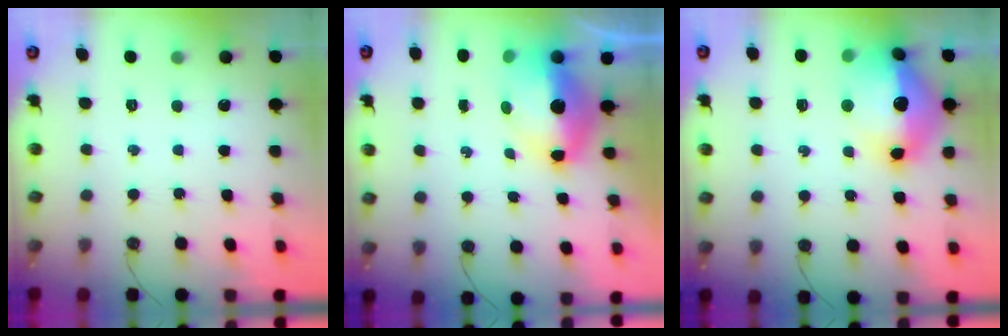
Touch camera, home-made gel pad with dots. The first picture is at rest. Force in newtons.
{"total": 12.8, "press": 12.8, "slide": 1.2}
{"total": 19.1, "press": 19.0, "slide": 1.7}